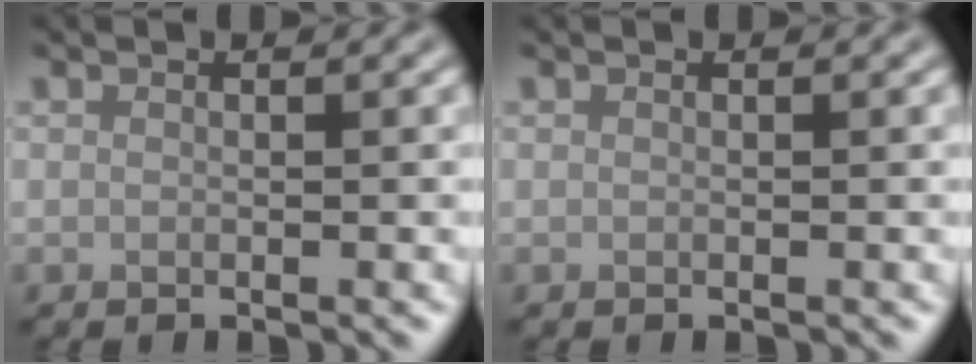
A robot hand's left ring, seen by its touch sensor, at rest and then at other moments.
{"total": 0.0}